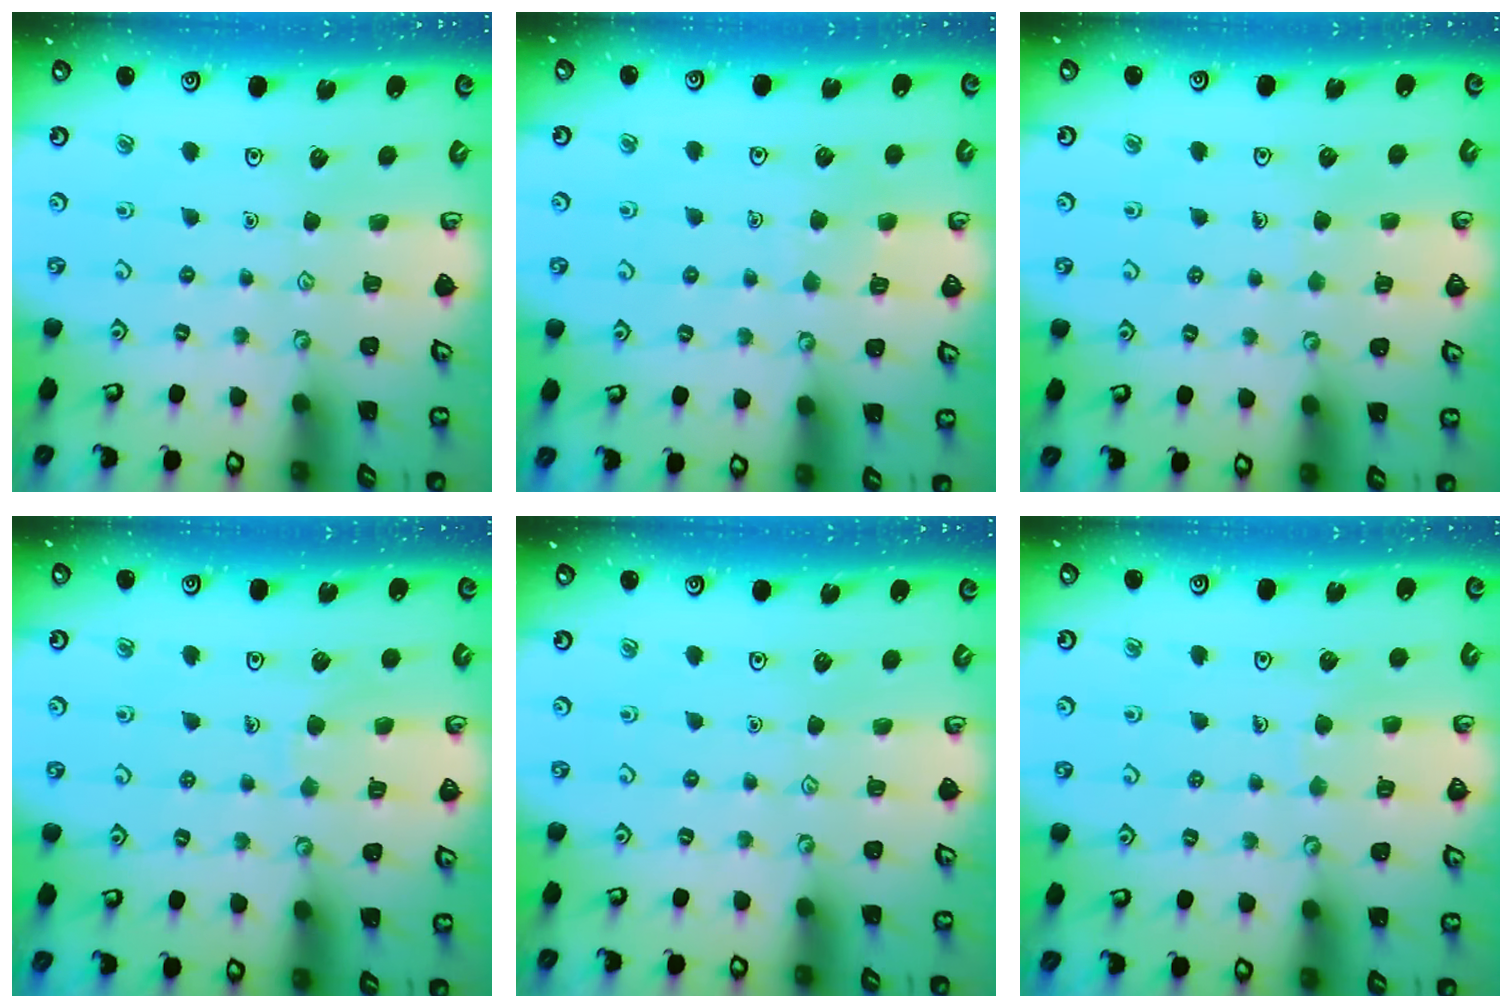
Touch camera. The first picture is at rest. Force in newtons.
{"total": 4.0, "press": 4.0, "slide": 0.4}
{"total": 3.8, "press": 3.8, "slide": 0.3}
{"total": 5.0, "press": 5.0, "slide": 0.5}
{"total": 0.0}
{"total": 4.4, "press": 4.4, "slide": 0.3}